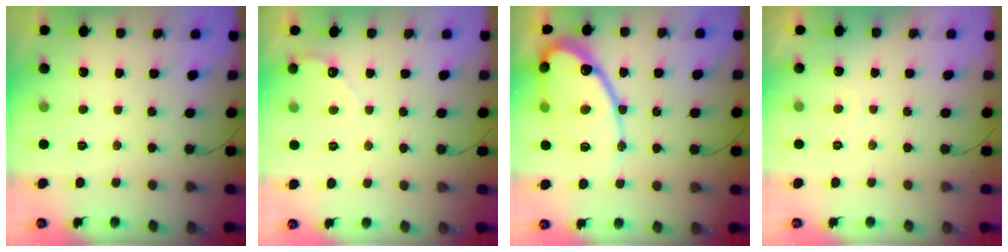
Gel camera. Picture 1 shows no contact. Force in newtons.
{"total": 2.2, "press": 2.2, "slide": 0.1}
{"total": 18.2, "press": 18.1, "slide": 1.8}
{"total": 1.7, "press": 1.6, "slide": 0.0}